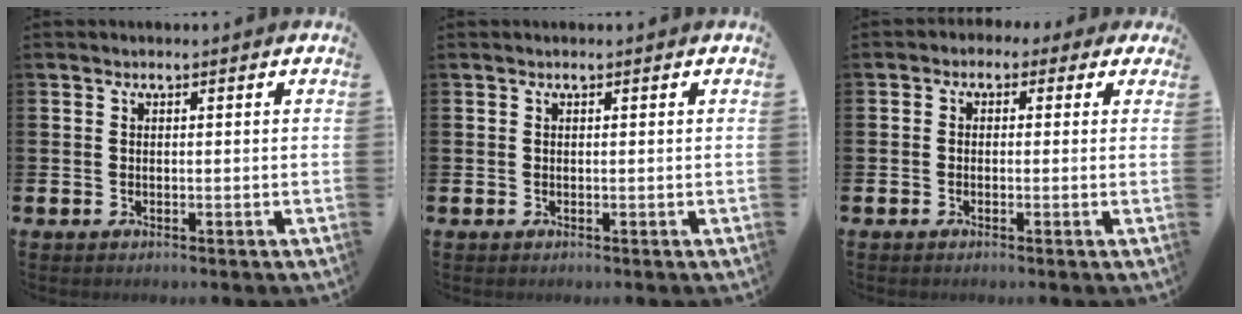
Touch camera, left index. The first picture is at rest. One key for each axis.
{"total": 0.0}
{"total": 1.3, "fx": -0.6, "fy": 1.1, "fz": 0.2, "tx": -0.010, "ty": 0.009, "tz": -0.016}